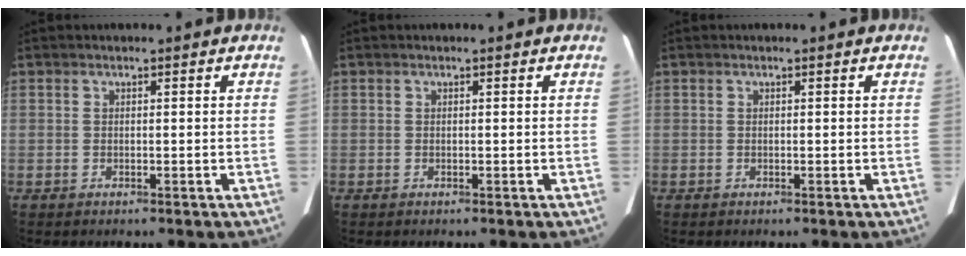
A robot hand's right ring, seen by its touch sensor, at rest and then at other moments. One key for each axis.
{"total": 0.0}
{"total": 0.0}